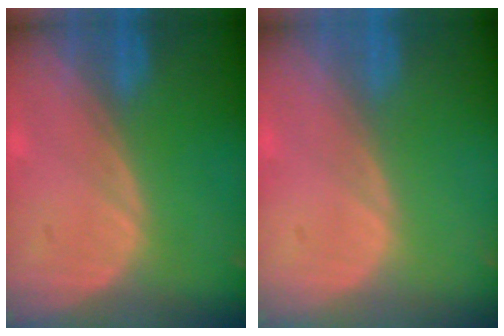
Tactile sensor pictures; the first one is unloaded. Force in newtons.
{"total": 0.0}